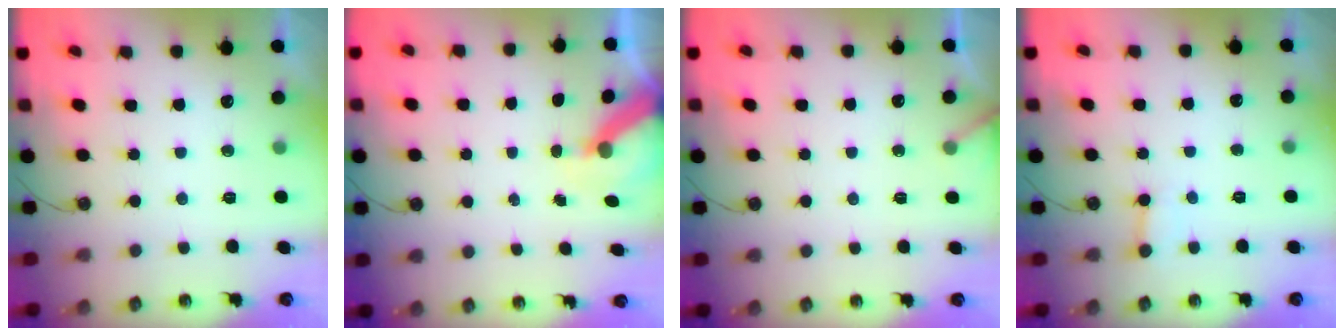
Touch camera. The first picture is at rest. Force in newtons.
{"total": 7.2, "press": 7.2, "slide": 0.9}
{"total": 2.3, "press": 2.3, "slide": 0.1}
{"total": 2.2, "press": 2.2, "slide": 0.3}